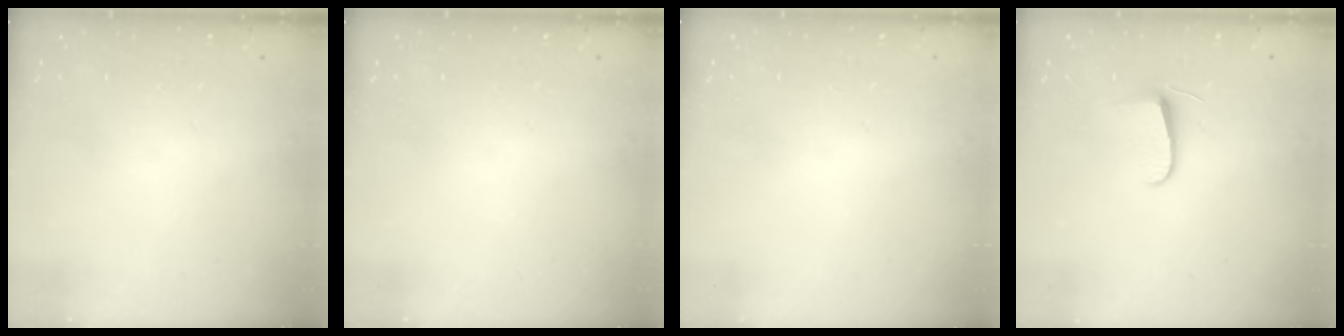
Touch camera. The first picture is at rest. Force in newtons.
{"total": 0.0}
{"total": 0.6, "press": 0.6, "slide": 0.2}
{"total": 6.2, "press": 6.1, "slide": 0.7}